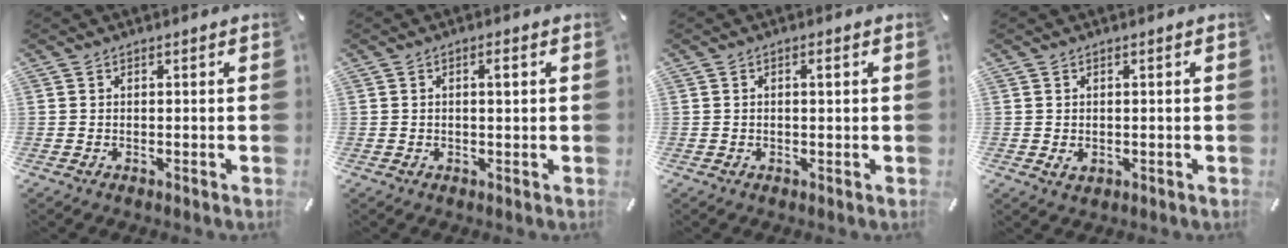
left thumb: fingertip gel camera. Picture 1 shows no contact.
{"total": 2.1, "force": [0.3, 0.7, 2.0], "torque": [-0.040, 0.005, 0.003]}
{"total": 1.5, "force": [0.2, 0.5, 1.4], "torque": [-0.029, 0.004, 0.001]}
{"total": 1.7, "force": [-0.4, 1.2, 1.1], "torque": [-0.012, -0.001, -0.008]}